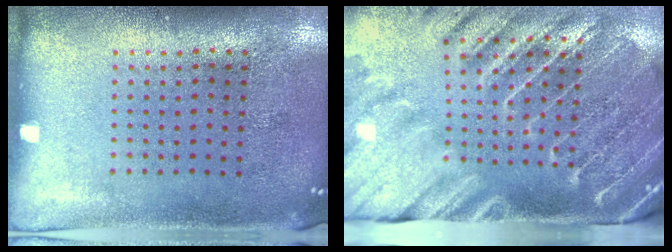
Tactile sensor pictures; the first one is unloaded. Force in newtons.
{"total": 4.0, "press": 3.3, "slide": 2.3}